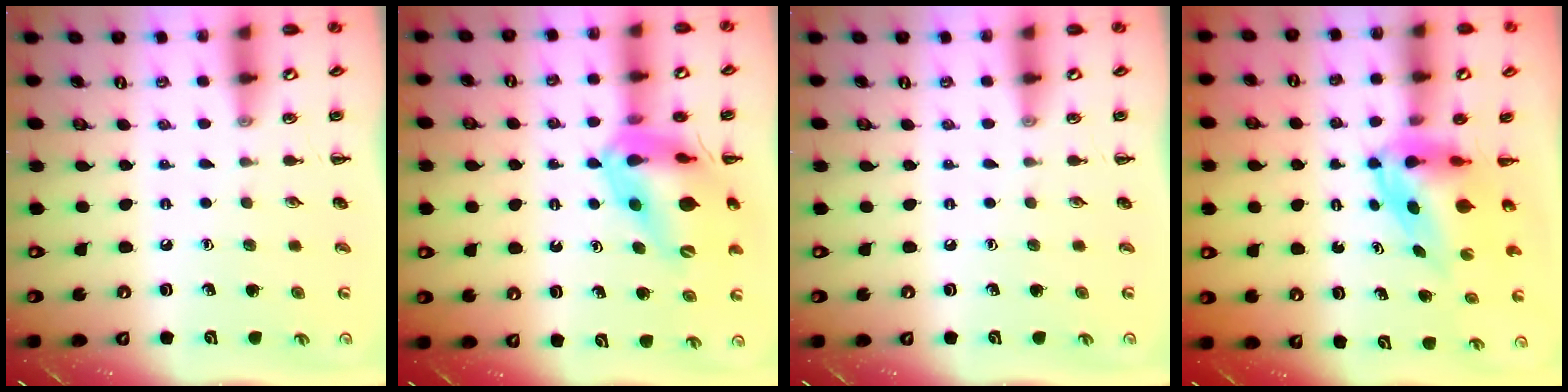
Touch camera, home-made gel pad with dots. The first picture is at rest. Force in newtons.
{"total": 17.3, "press": 16.9, "slide": 3.8}
{"total": 0.0}
{"total": 4.8, "press": 4.6, "slide": 1.3}